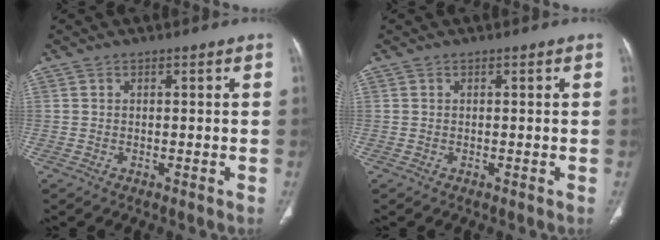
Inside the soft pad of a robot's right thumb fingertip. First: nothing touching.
{"total": 0.0}